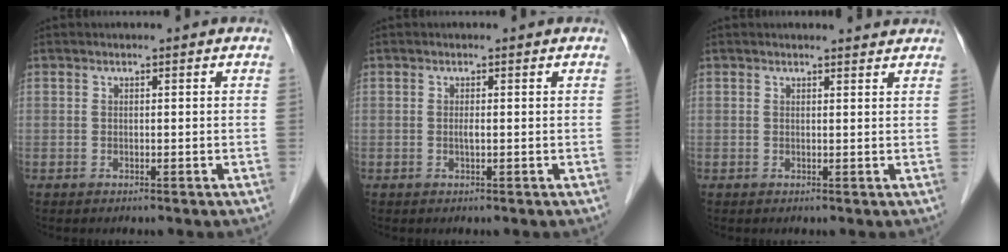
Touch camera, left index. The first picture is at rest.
{"total": 0.6, "force": [-0.1, 0.0, 0.6], "torque": [-0.014, -0.002, -0.002]}
{"total": 2.3, "force": [2.3, 0.2, 0.1], "torque": [-0.009, -0.002, 0.023]}